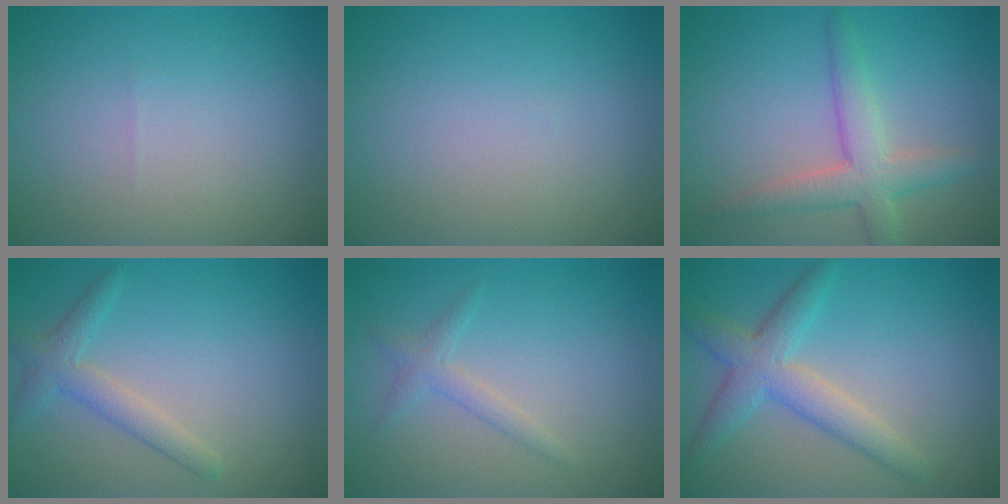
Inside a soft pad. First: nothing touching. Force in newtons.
{"total": 0.0}
{"total": 4.0, "press": 4.0, "slide": 0.3}
{"total": 2.4, "press": 2.4, "slide": 0.2}
{"total": 1.5, "press": 1.5, "slide": 0.1}
{"total": 4.2, "press": 4.2, "slide": 0.2}